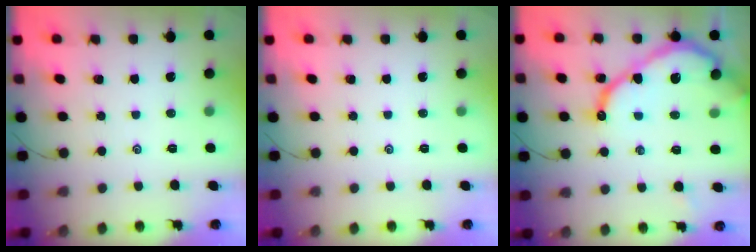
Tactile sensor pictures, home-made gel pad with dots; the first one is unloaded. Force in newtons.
{"total": 0.0}
{"total": 13.9, "press": 13.8, "slide": 1.3}